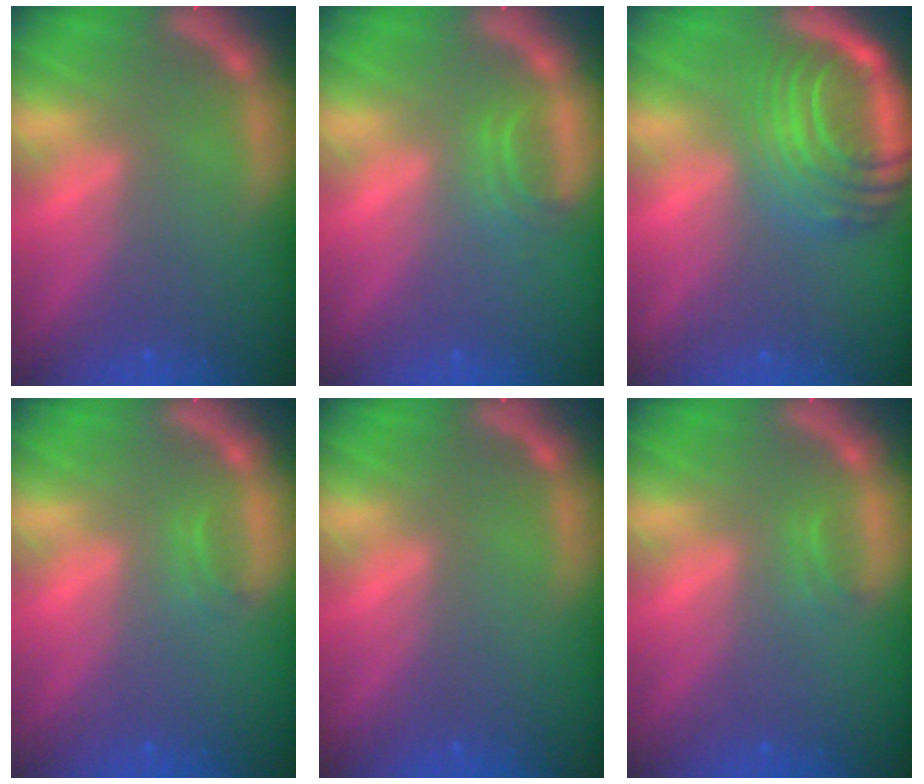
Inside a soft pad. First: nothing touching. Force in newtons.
{"total": 1.9}
{"total": 10.1}
{"total": 0.9}
{"total": 0.0}
{"total": 0.9}